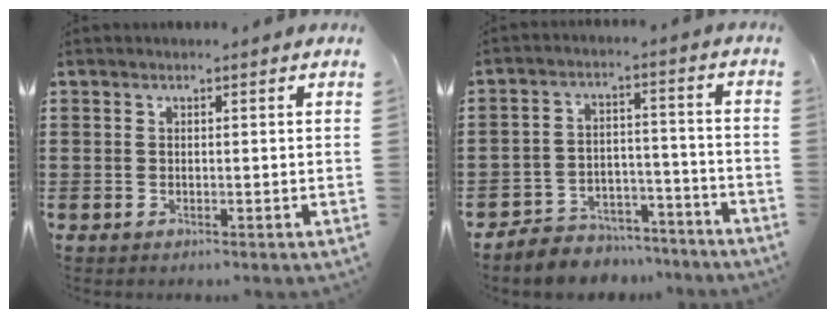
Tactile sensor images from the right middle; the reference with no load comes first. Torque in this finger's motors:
{"motor_torque": [2.14, 0.00, 0.20, 0.06]}